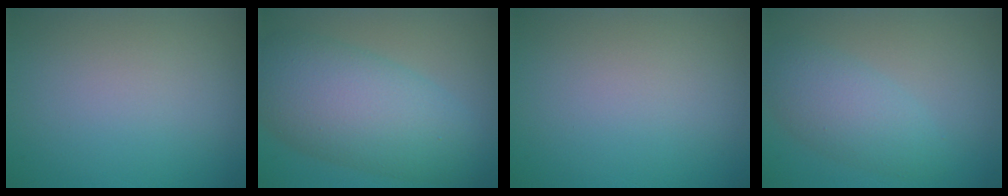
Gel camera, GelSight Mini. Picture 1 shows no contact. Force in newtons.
{"total": 9.1, "press": 9.1, "slide": 0.1}
{"total": 0.0}
{"total": 3.8, "press": 3.8, "slide": 0.2}